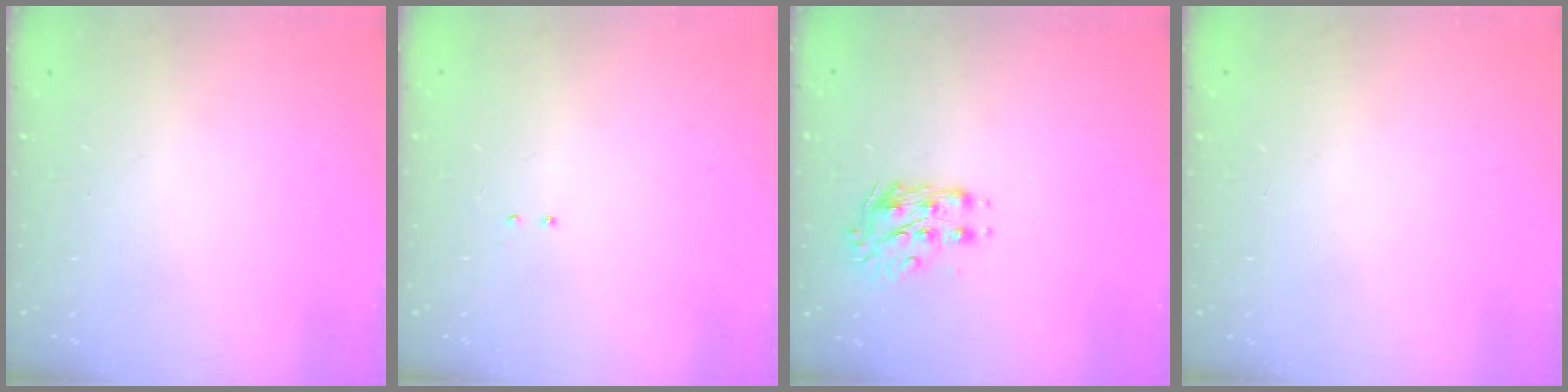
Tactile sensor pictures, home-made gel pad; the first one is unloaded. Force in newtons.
{"total": 2.1, "press": 2.0, "slide": 0.6}
{"total": 9.4, "press": 9.4, "slide": 0.9}
{"total": 0.0}